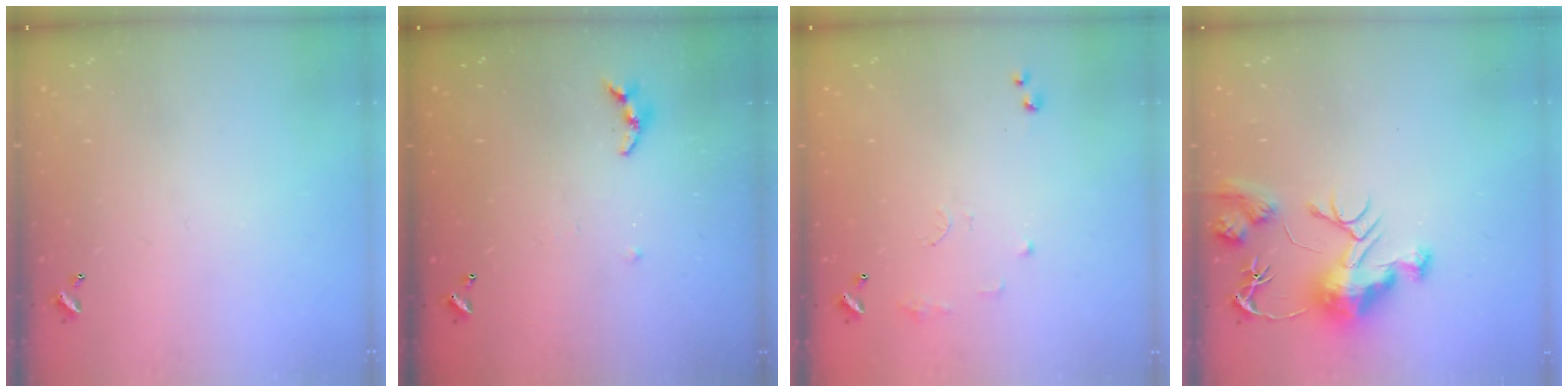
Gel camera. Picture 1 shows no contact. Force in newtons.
{"total": 4.3, "press": 4.3, "slide": 0.4}
{"total": 8.3, "press": 8.3, "slide": 0.8}
{"total": 12.3, "press": 12.3, "slide": 1.1}